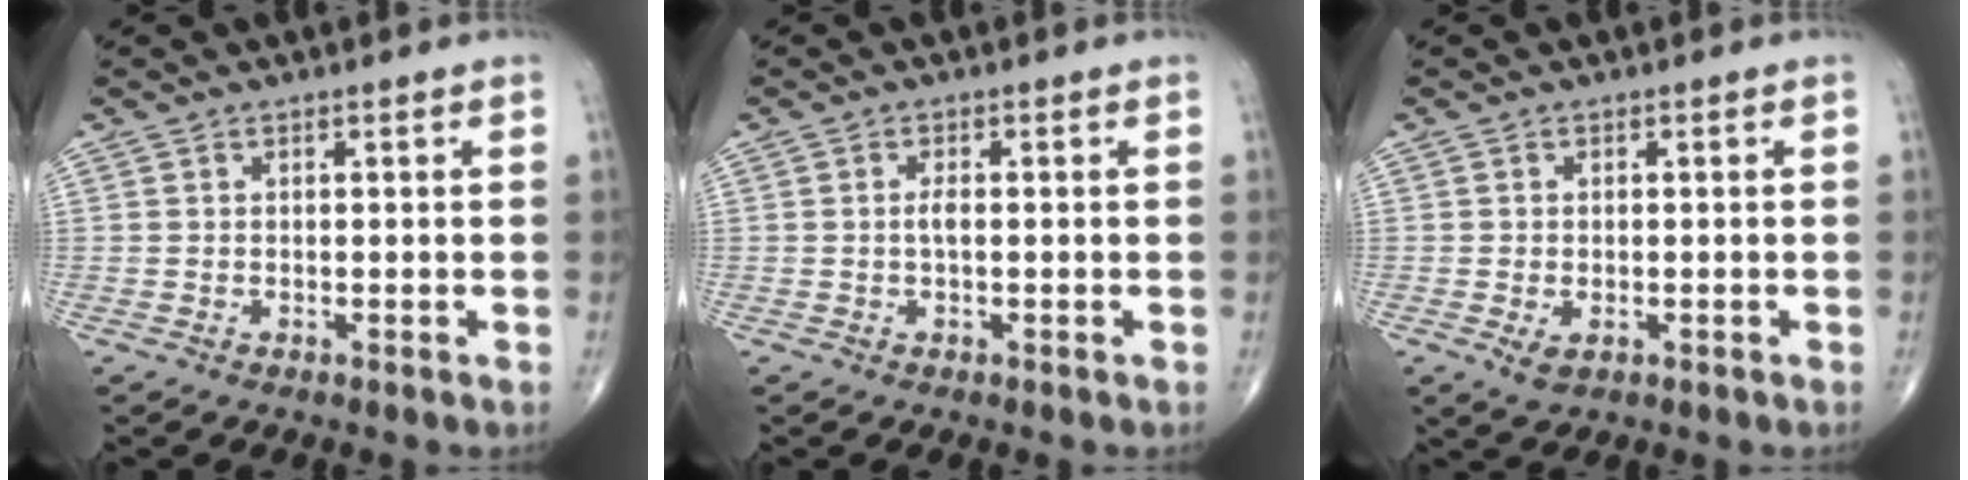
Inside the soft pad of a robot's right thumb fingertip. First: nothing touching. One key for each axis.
{"total": 1.4, "fx": -0.1, "fy": 0.5, "fz": 1.3, "tx": -0.027, "ty": 0.000, "tz": -0.003}
{"total": 2.7, "fx": -0.9, "fy": 1.6, "fz": 2.0, "tx": -0.036, "ty": -0.001, "tz": -0.009}